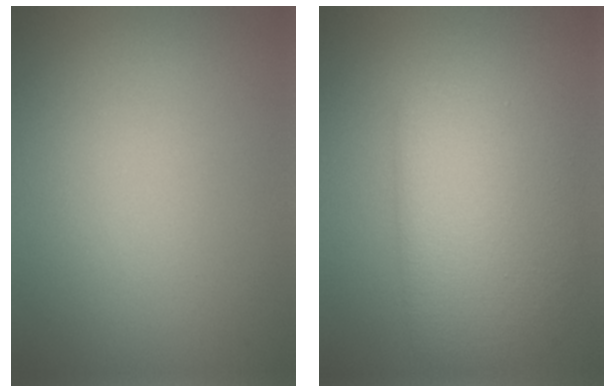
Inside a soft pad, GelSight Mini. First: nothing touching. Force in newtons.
{"total": 5.8, "press": 5.8, "slide": 0.1}